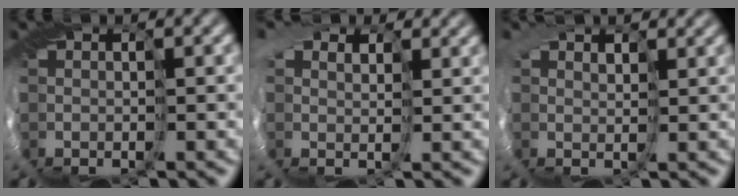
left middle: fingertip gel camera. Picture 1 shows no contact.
{"total": 5.5, "force": [4.1, 3.0, 2.0], "torque": [-0.067, 0.022, 0.057]}
{"total": 3.3, "force": [3.0, 1.4, 0.3], "torque": [-0.023, 0.010, 0.041]}